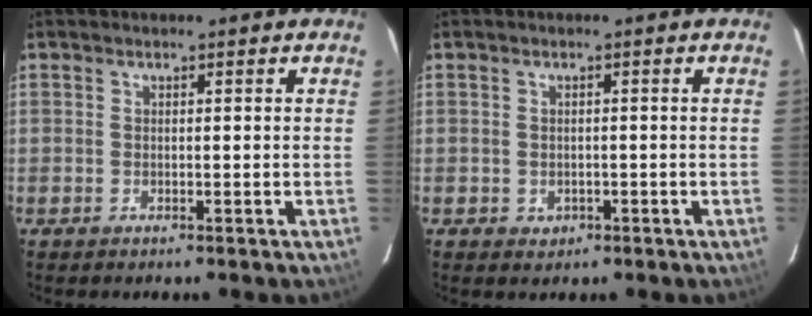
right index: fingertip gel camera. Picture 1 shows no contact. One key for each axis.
{"total": 2.0, "fx": -0.5, "fy": 1.9, "fz": 0.5, "tx": -0.007, "ty": 0.001, "tz": -0.001}